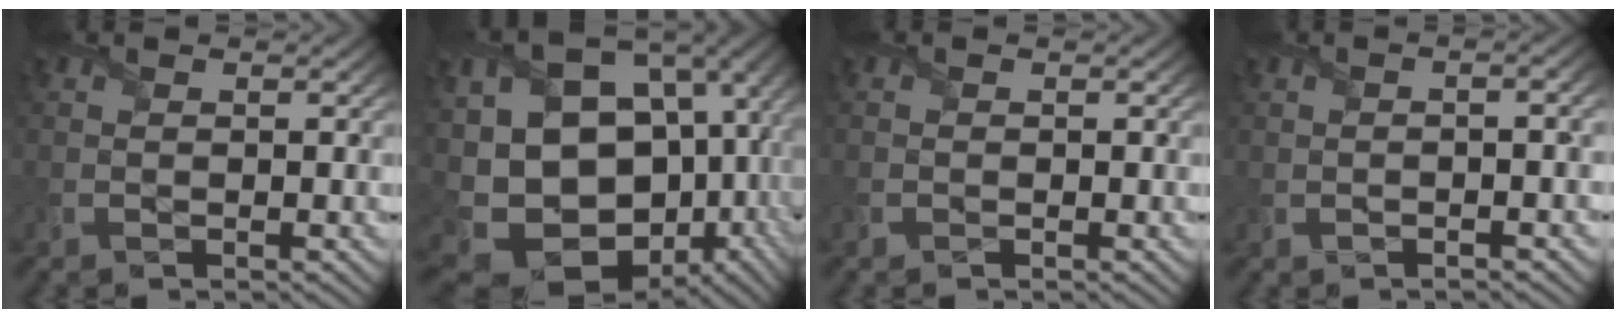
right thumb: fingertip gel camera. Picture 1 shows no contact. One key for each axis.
{"total": 19.6, "fx": -0.6, "fy": 13.7, "fz": 14.0, "tx": -0.280, "ty": -0.045, "tz": 0.060}
{"total": 0.5, "fx": -0.4, "fy": 0.3, "fz": 0.2, "tx": -0.006, "ty": -0.001, "tz": -0.008}
{"total": 3.4, "fx": -0.6, "fy": 0.6, "fz": 3.3, "tx": -0.048, "ty": 0.003, "tz": -0.007}